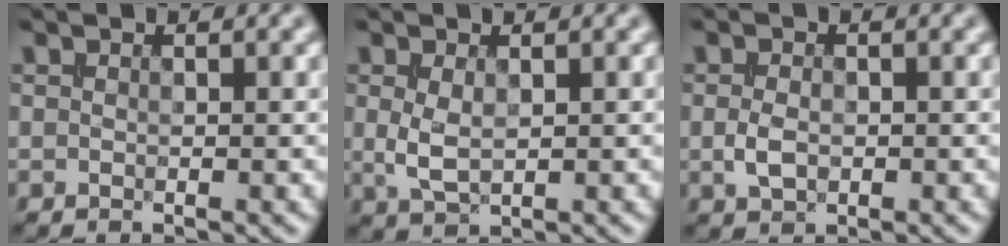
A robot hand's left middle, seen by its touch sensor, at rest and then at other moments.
{"total": 2.5, "force": [0.3, 1.4, 2.0], "torque": [-0.049, -0.002, 0.009]}
{"total": 1.9, "force": [-0.3, 1.3, 1.4], "torque": [-0.029, -0.003, -0.007]}